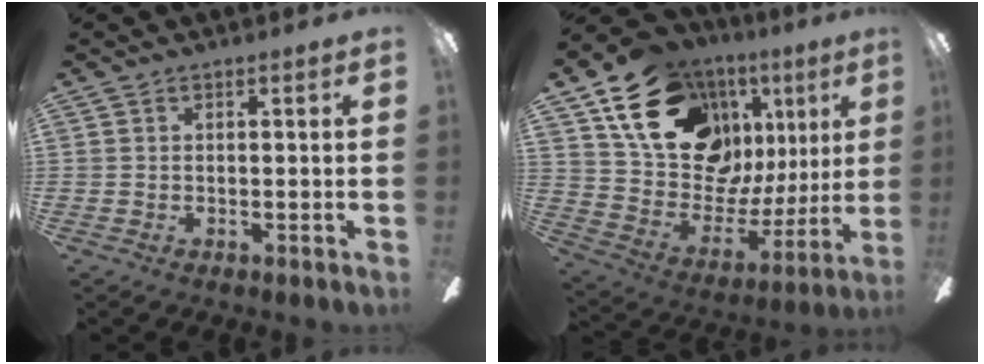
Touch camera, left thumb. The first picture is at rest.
{"total": 22.7, "force": [12.3, 15.0, 11.6], "torque": [-0.192, -0.055, 0.236]}